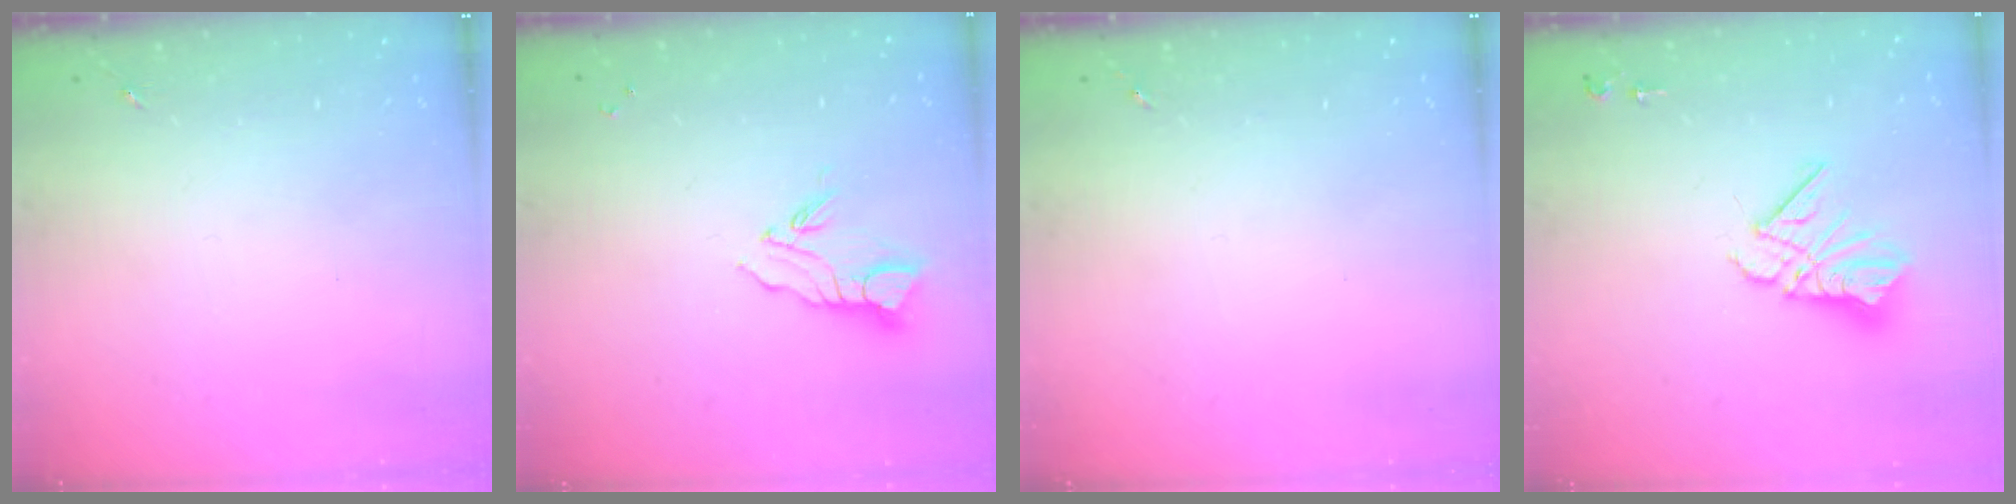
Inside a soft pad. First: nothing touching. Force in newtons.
{"total": 6.9, "press": 6.9, "slide": 0.7}
{"total": 0.0}
{"total": 12.7, "press": 12.6, "slide": 1.1}